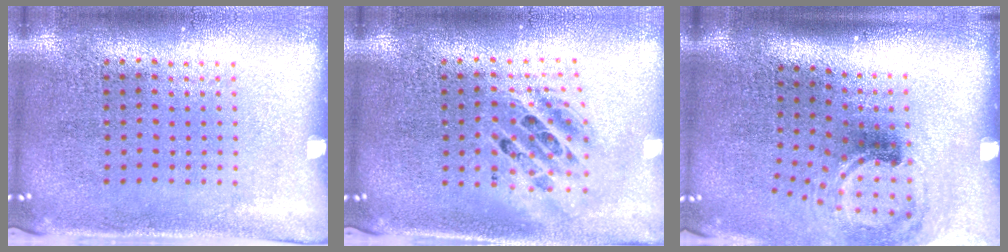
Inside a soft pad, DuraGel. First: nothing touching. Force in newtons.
{"total": 1.8, "press": 1.4, "slide": 1.1}
{"total": 1.9, "press": 1.2, "slide": 1.4}